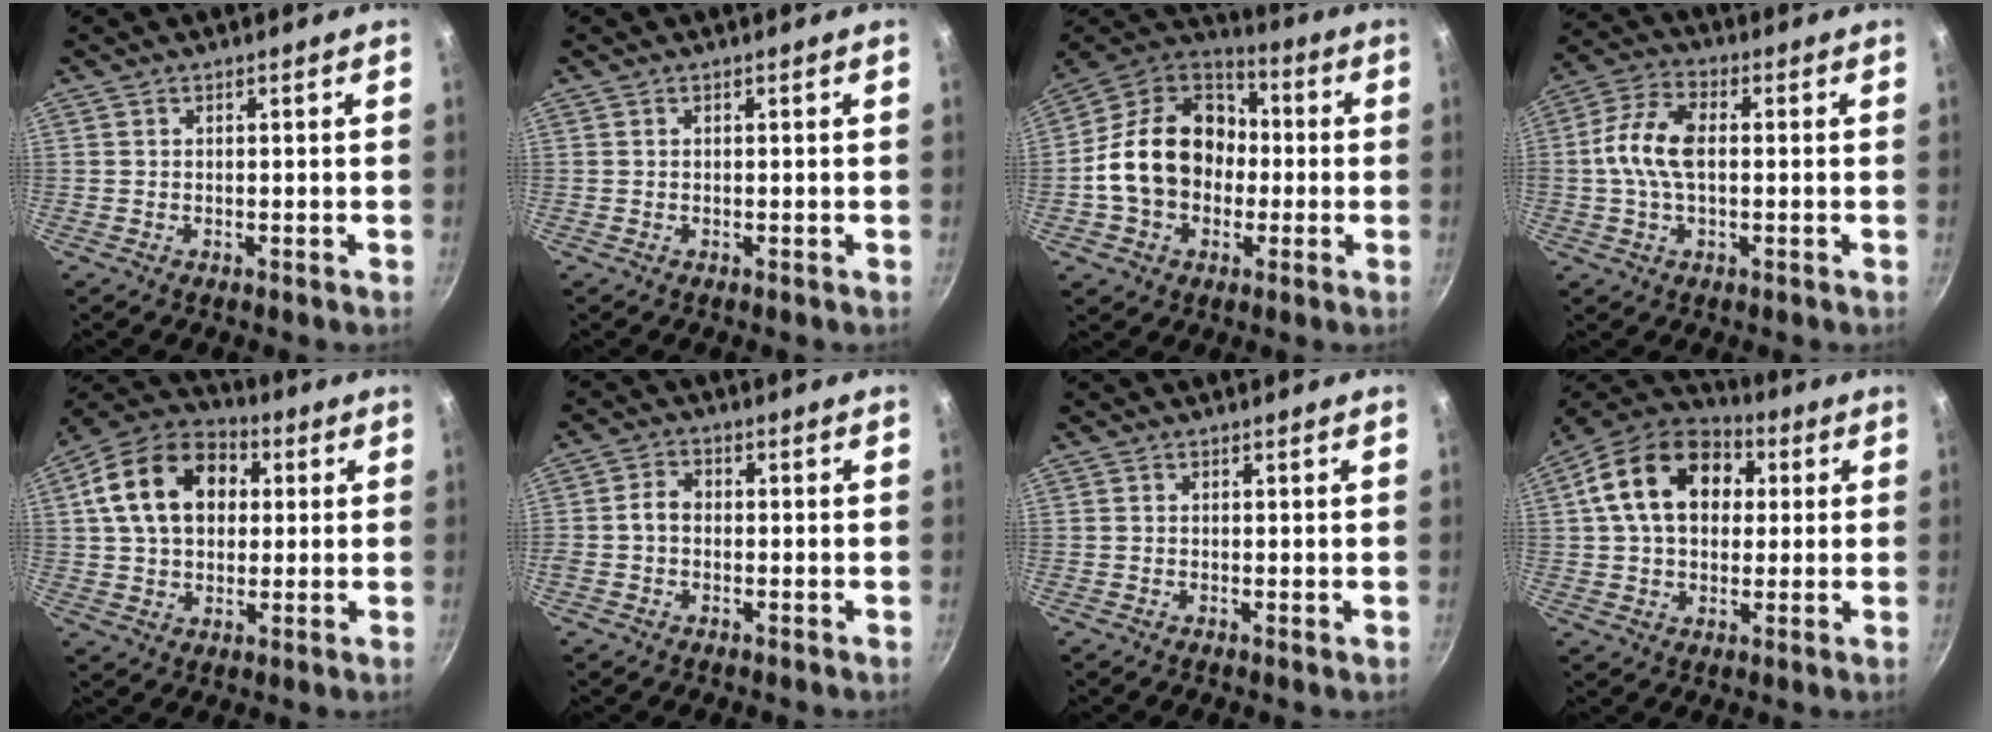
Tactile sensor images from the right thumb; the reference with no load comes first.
{"total": 0.0}
{"total": 19.7, "force": [-1.4, 15.4, 12.1], "torque": [-0.186, 0.050, -0.032]}
{"total": 10.1, "force": [0.3, 5.7, 8.3], "torque": [-0.164, 0.027, -0.007]}
{"total": 17.4, "force": [3.9, 12.5, 11.5], "torque": [-0.175, 0.025, 0.051]}
{"total": 3.4, "force": [-0.5, 2.7, 2.1], "torque": [-0.029, 0.014, -0.016]}
{"total": 0.0}
{"total": 18.3, "force": [4.2, 13.1, 12.1], "torque": [-0.187, 0.025, 0.054]}